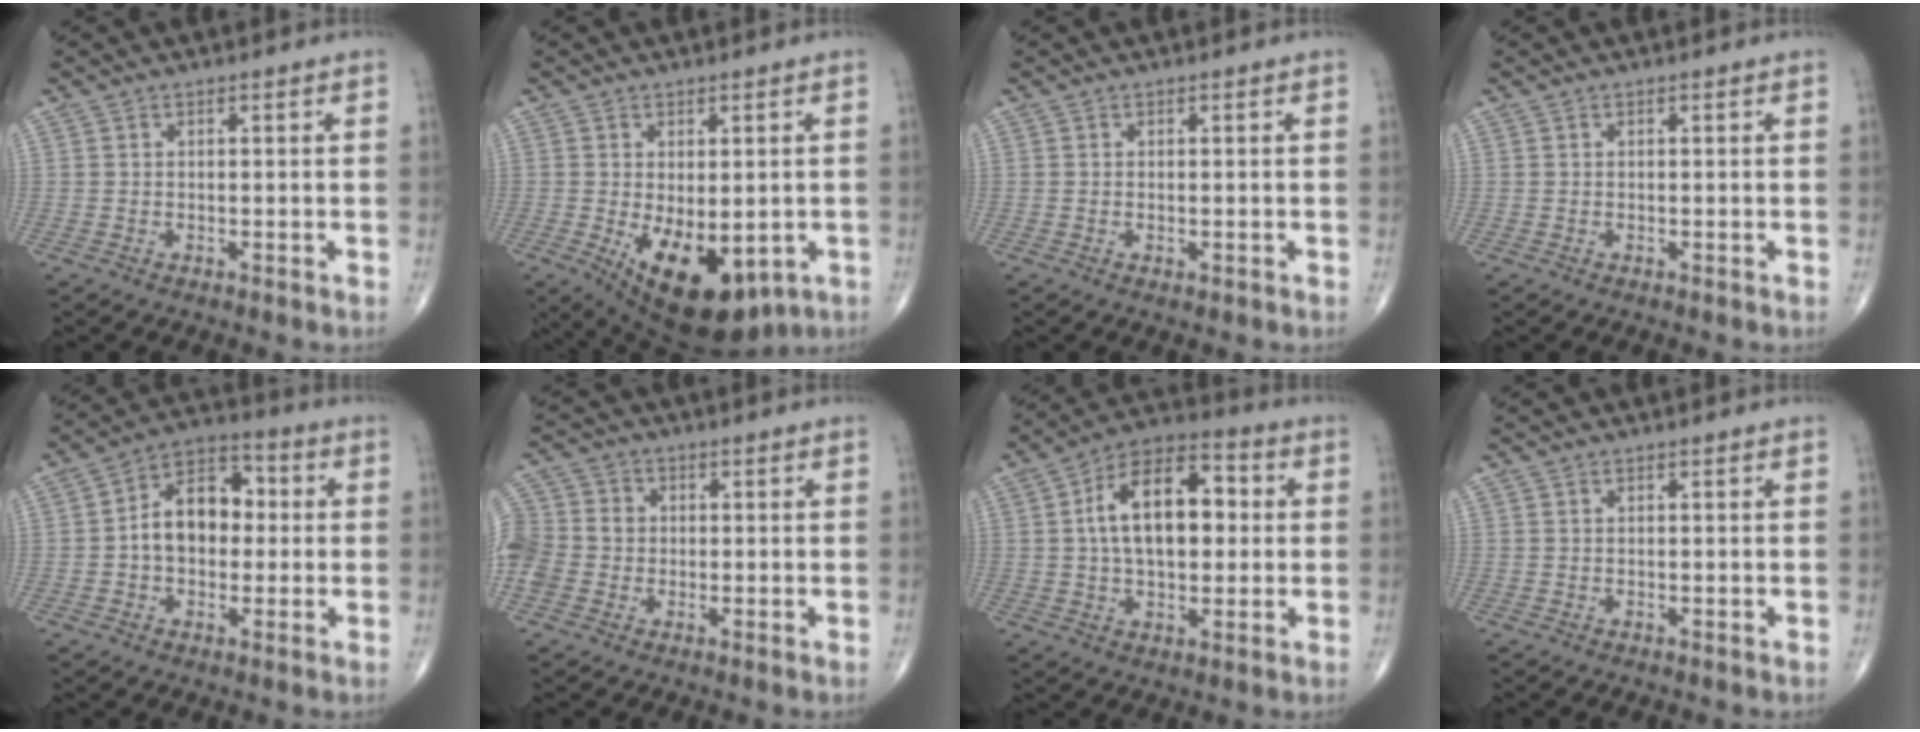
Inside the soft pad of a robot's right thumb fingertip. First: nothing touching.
{"total": 14.8, "force": [-4.4, 7.8, 11.8], "torque": [-0.172, -0.019, -0.041]}
{"total": 0.7, "force": [-0.2, 0.4, 0.6], "torque": [-0.013, -0.002, -0.002]}
{"total": 0.0}
{"total": 11.8, "force": [0.1, 8.2, 8.5], "torque": [-0.112, 0.033, -0.010]}
{"total": 12.0, "force": [-1.1, 10.7, 5.4], "torque": [-0.139, 0.031, -0.021]}
{"total": 16.4, "force": [2.0, 9.3, 13.3], "torque": [-0.201, 0.026, 0.026]}
{"total": 0.0}